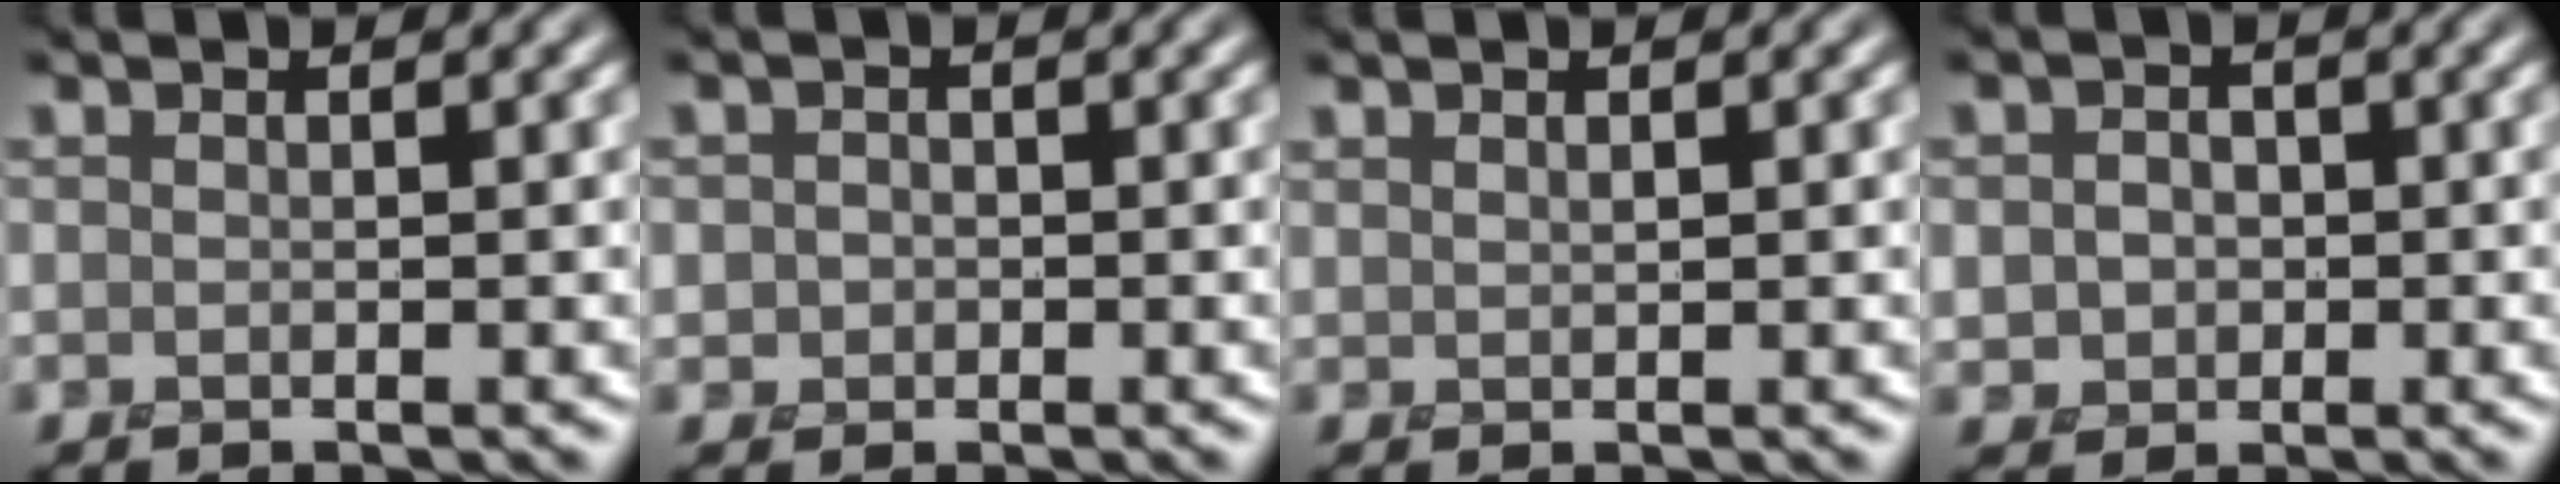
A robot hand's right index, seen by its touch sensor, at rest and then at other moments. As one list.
[{"total": 1.2, "force": [-0.2, 1.2, 0.2], "torque": [0.000, -0.003, -0.006]}, {"total": 0.6, "force": [0.6, 0.1, 0.0], "torque": [-0.002, -0.001, 0.015]}, {"total": 2.7, "force": [-0.2, 2.4, 1.2], "torque": [-0.012, -0.004, -0.006]}]